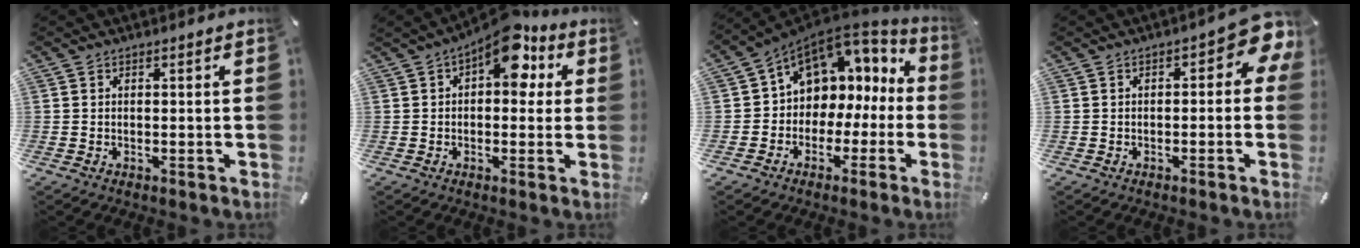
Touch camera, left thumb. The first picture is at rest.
{"total": 11.4, "force": [5.1, 6.1, 8.2], "torque": [-0.107, -0.023, 0.085]}
{"total": 9.2, "force": [3.6, 7.9, 3.1], "torque": [-0.062, -0.029, 0.070]}
{"total": 5.9, "force": [0.9, 3.0, 4.9], "torque": [-0.063, -0.008, 0.011]}